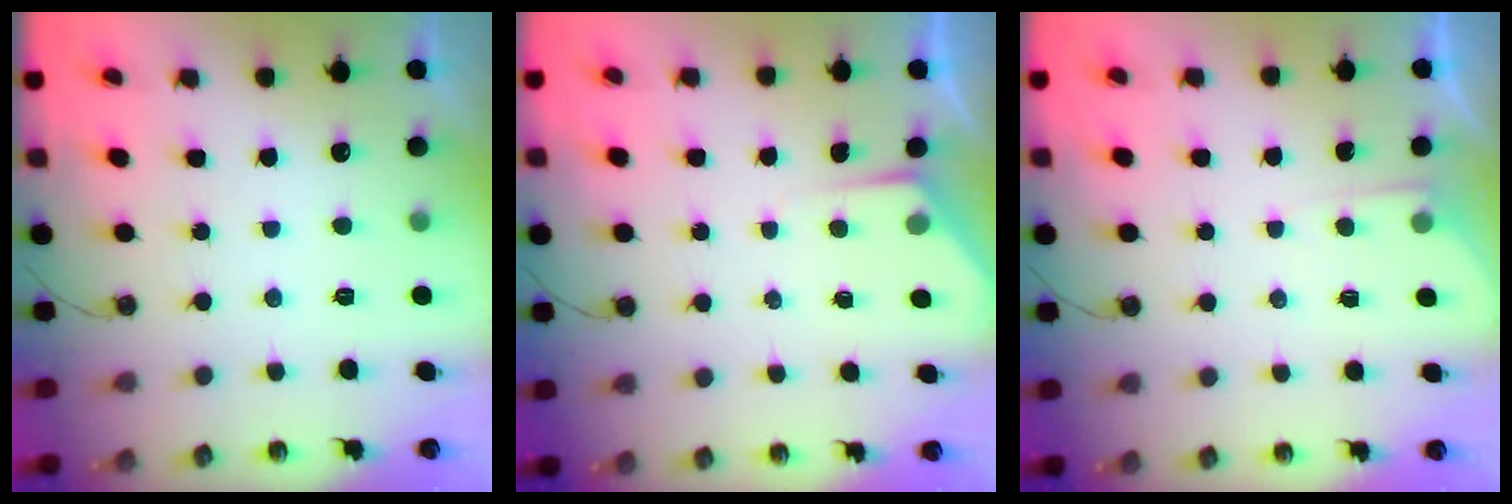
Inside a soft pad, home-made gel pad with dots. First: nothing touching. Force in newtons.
{"total": 3.5, "press": 3.5, "slide": 0.5}
{"total": 2.7, "press": 2.7, "slide": 0.4}